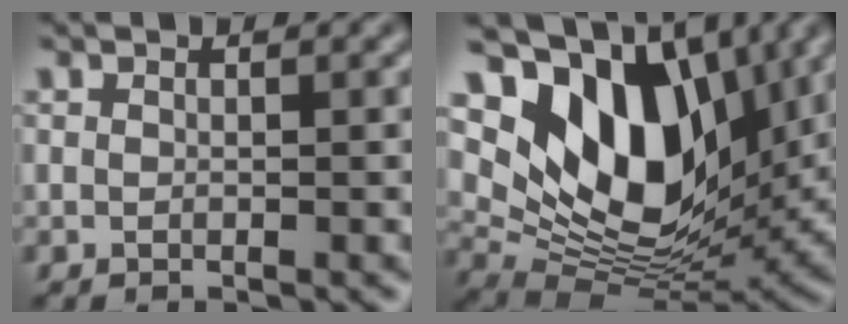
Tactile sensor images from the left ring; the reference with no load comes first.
{"total": 13.2, "force": [5.4, 7.8, 9.1], "torque": [-0.158, 0.001, 0.105]}